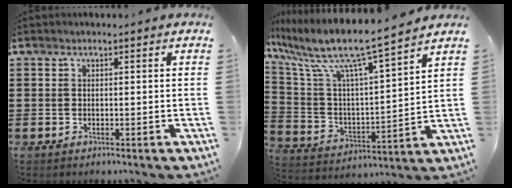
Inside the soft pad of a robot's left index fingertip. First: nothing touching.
{"total": 9.8, "force": [8.1, 0.7, 5.6], "torque": [-0.145, -0.057, 0.128]}